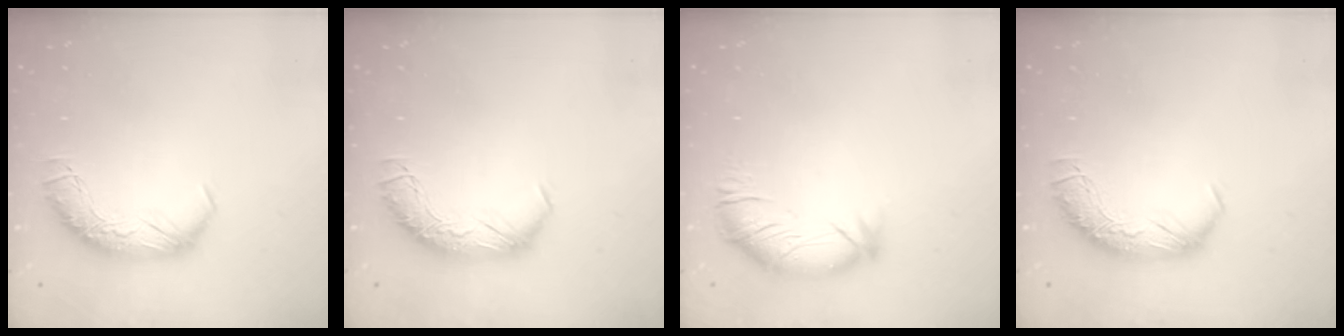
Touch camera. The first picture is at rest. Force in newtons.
{"total": 0.0}
{"total": 2.7, "press": 2.0, "slide": 1.8}
{"total": 0.0}